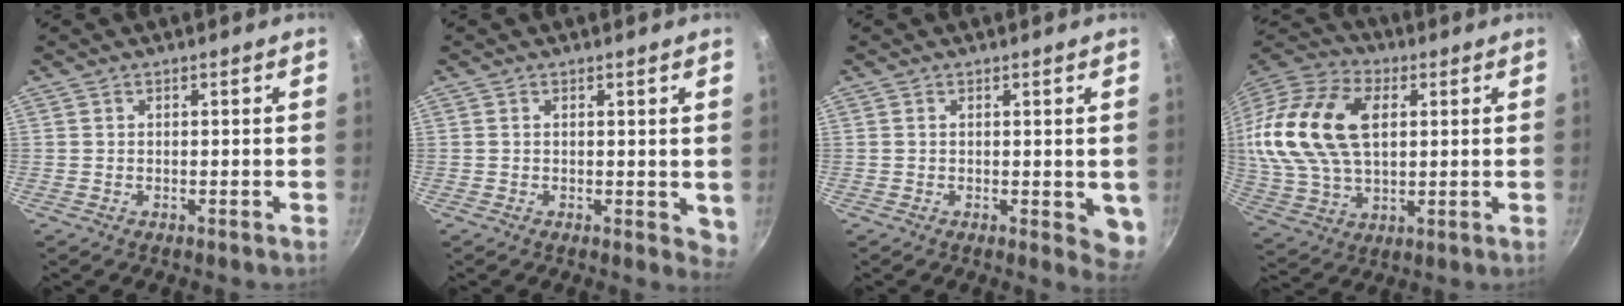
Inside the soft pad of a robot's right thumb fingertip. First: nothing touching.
{"total": 3.4, "force": [0.7, 1.7, 2.8], "torque": [-0.022, -0.005, 0.009]}
{"total": 4.7, "force": [0.1, 2.0, 4.2], "torque": [-0.038, -0.010, 0.002]}
{"total": 22.3, "force": [4.7, 14.3, 16.5], "torque": [-0.319, 0.009, 0.083]}